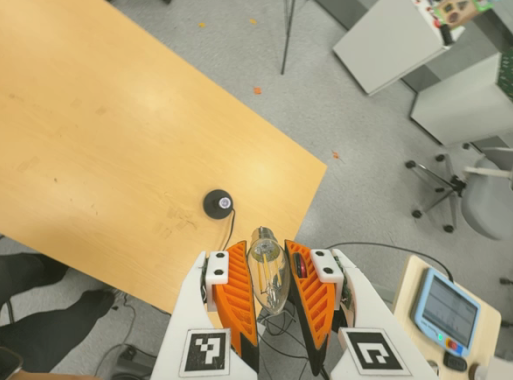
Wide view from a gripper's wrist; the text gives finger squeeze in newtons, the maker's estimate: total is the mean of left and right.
{"total": 12.6, "left": 13.2, "right": 11.9}